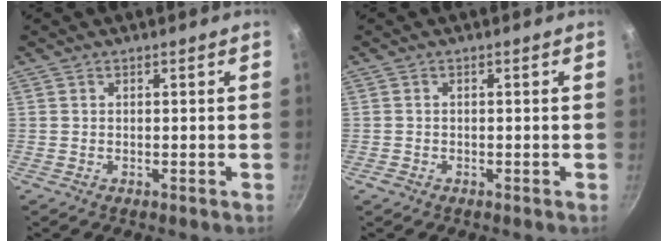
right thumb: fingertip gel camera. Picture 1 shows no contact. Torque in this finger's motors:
{"motor_torque": [-0.16, 0.01, -0.28, 0.11, 0.01]}